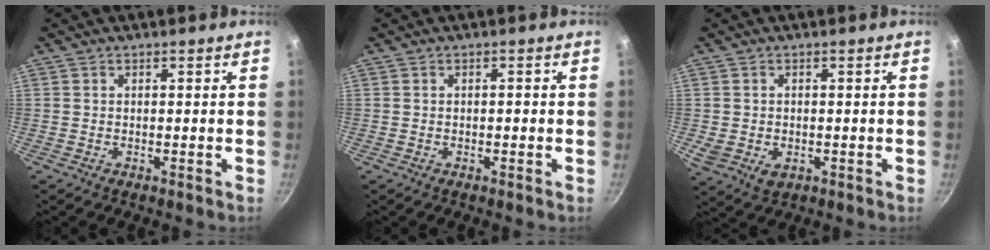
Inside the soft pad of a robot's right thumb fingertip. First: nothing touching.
{"total": 0.8, "force": [-0.2, 0.4, 0.6], "torque": [-0.009, 0.004, -0.003]}
{"total": 4.5, "force": [-0.7, 3.4, 2.9], "torque": [-0.046, -0.011, -0.008]}